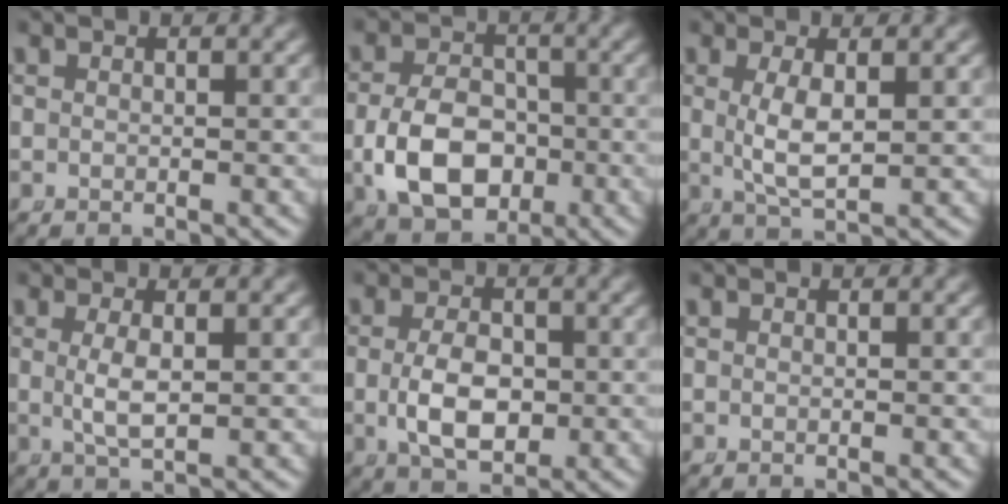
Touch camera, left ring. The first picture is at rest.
{"total": 7.6, "force": [-2.0, 5.6, 4.7], "torque": [-0.083, -0.027, -0.026]}
{"total": 3.3, "force": [0.2, 0.8, 3.2], "torque": [-0.070, -0.017, 0.018]}
{"total": 2.5, "force": [0.1, 0.4, 2.4], "torque": [-0.057, -0.013, 0.013]}
{"total": 4.7, "force": [-0.6, 2.8, 3.8], "torque": [-0.075, -0.018, 0.001]}
{"total": 0.0}